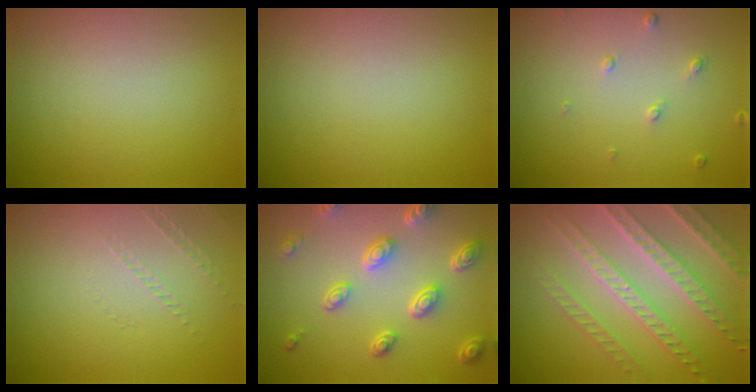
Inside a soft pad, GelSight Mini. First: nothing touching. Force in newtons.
{"total": 0.0}
{"total": 0.9, "press": 0.6, "slide": 0.7}
{"total": 0.9, "press": 0.1, "slide": 0.9}
{"total": 5.2, "press": 3.9, "slide": 3.4}
{"total": 7.0, "press": 5.4, "slide": 4.5}